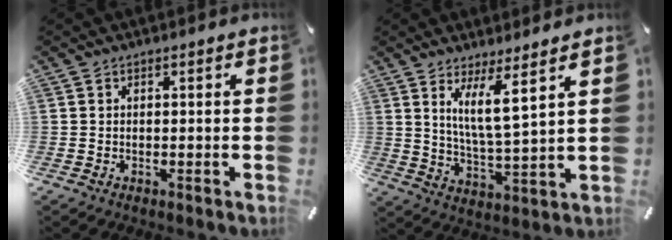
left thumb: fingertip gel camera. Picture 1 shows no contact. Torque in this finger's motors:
{"motor_torque": [0.09, -0.03, 0.20, -0.18, 0.02]}